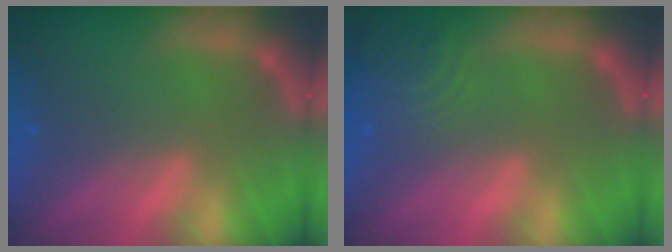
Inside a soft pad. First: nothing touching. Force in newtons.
{"total": 5.0}